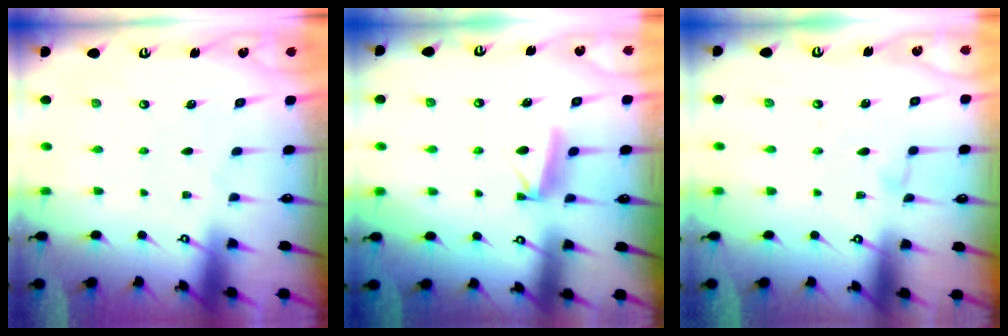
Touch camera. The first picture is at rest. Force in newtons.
{"total": 7.9, "press": 7.8, "slide": 0.9}
{"total": 2.3, "press": 2.3, "slide": 0.2}